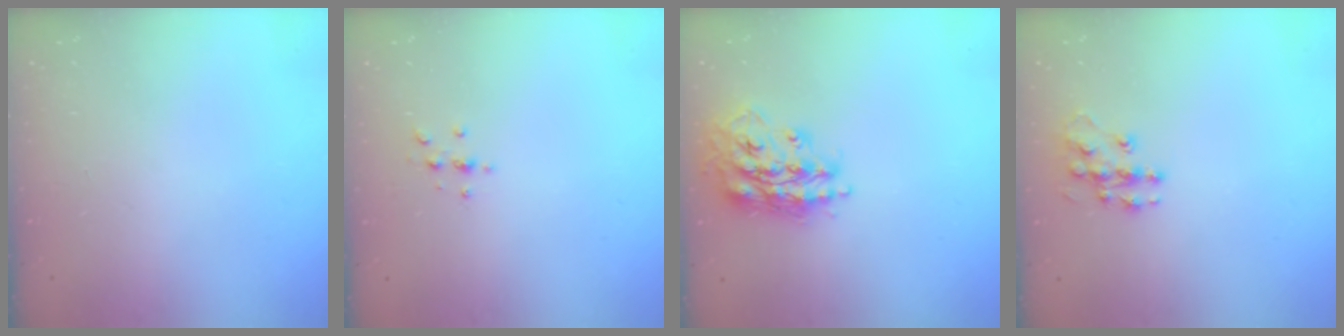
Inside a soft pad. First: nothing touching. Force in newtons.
{"total": 2.2, "press": 2.1, "slide": 0.2}
{"total": 17.5, "press": 17.5, "slide": 1.2}
{"total": 10.6, "press": 10.6, "slide": 0.6}